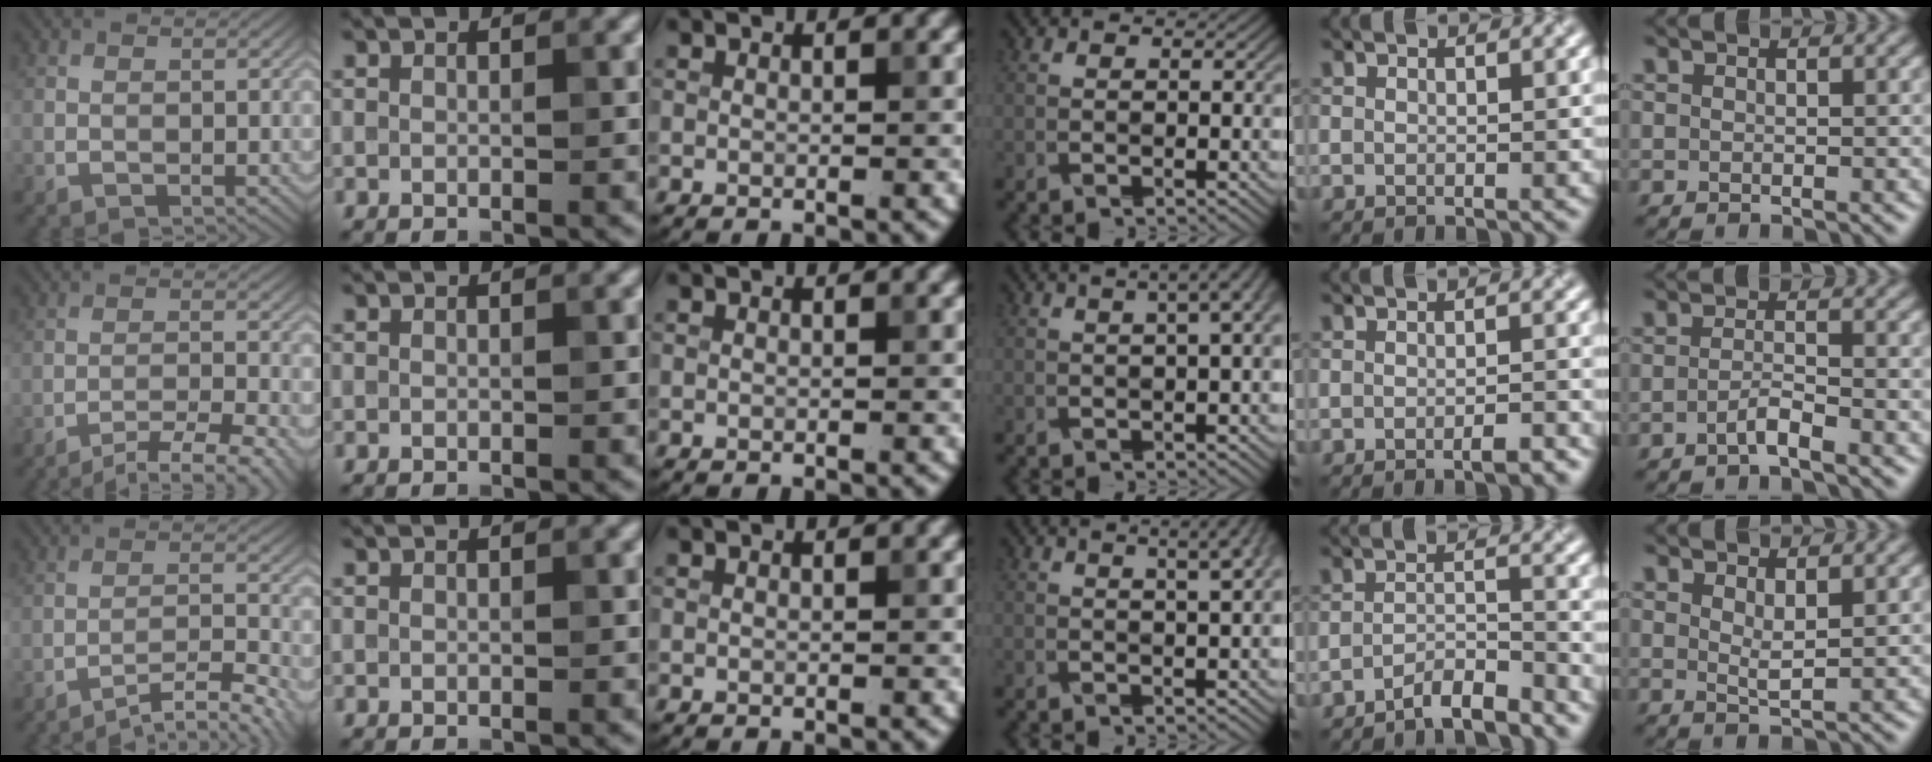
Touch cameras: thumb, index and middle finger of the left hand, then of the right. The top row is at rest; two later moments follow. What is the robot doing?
{"motion": "pour", "object": "sugar"}